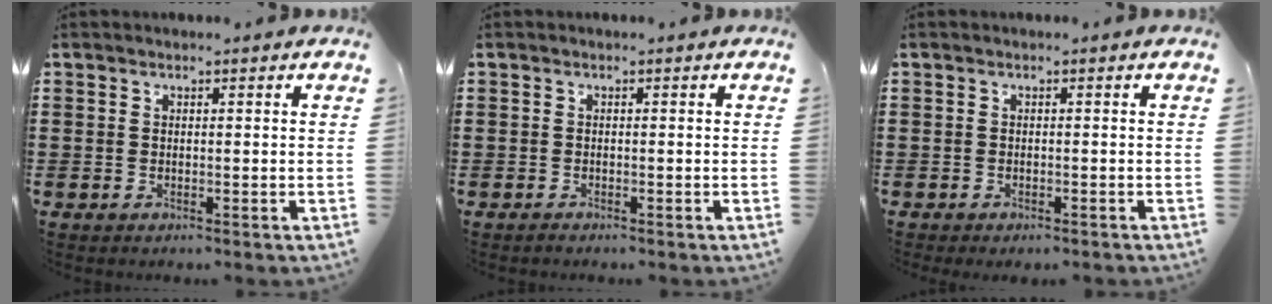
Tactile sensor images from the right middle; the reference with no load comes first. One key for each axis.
{"total": 0.5, "fx": -0.5, "fy": 0.2, "fz": 0.0, "tx": -0.001, "ty": 0.001, "tz": -0.011}
{"total": 0.6, "fx": -0.5, "fy": 0.1, "fz": 0.1, "tx": -0.004, "ty": -0.002, "tz": -0.011}